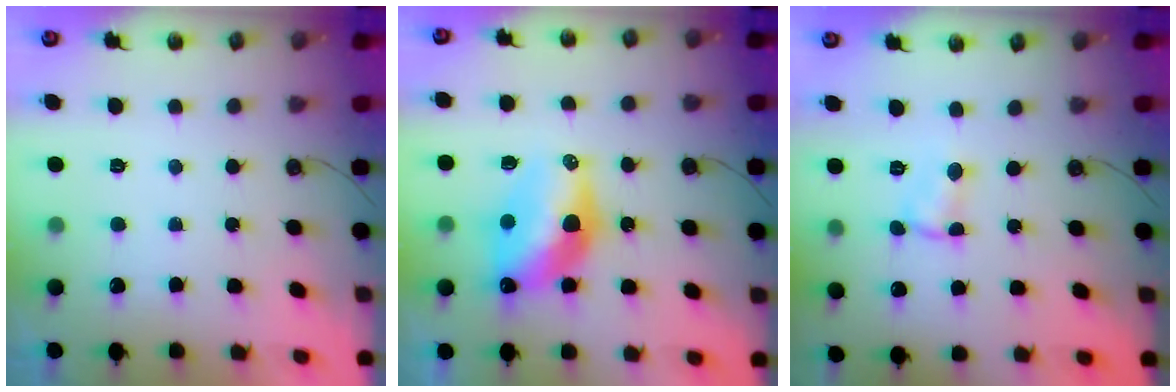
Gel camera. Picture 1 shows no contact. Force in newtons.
{"total": 12.5, "press": 12.5, "slide": 0.8}
{"total": 1.5, "press": 1.5, "slide": 0.2}